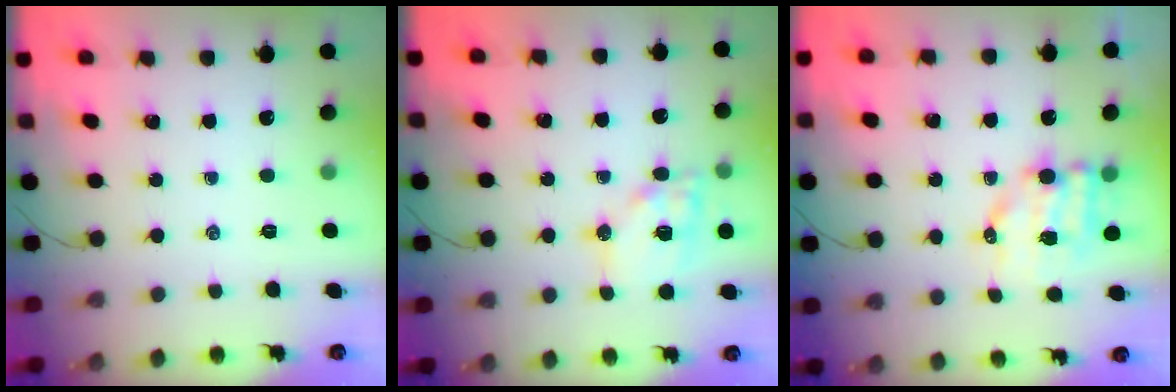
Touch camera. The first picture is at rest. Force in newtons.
{"total": 14.6, "press": 14.4, "slide": 2.3}
{"total": 8.5, "press": 8.4, "slide": 1.2}